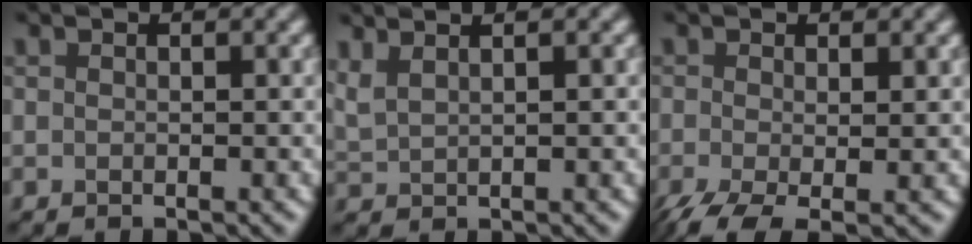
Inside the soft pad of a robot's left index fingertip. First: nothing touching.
{"total": 2.5, "force": [1.8, 0.7, 1.6], "torque": [-0.034, 0.014, 0.030]}
{"total": 3.5, "force": [-1.4, 1.2, 2.9], "torque": [-0.063, -0.012, -0.032]}